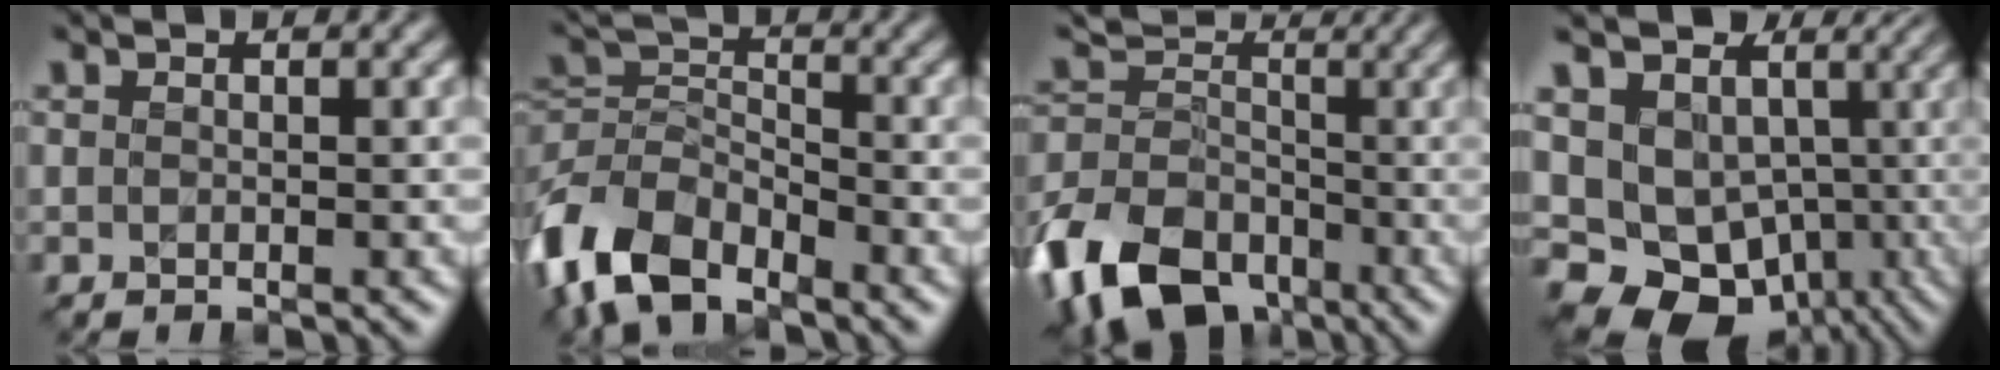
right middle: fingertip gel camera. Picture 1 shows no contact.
{"total": 9.1, "force": [-6.0, 4.9, 4.8], "torque": [-0.103, -0.008, -0.132]}
{"total": 13.2, "force": [-6.7, 9.1, 6.8], "torque": [-0.159, -0.021, -0.132]}
{"total": 13.1, "force": [-1.4, 11.3, 6.3], "torque": [-0.124, -0.008, -0.016]}